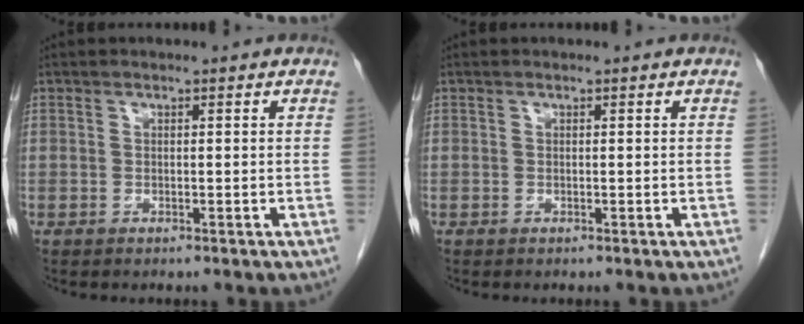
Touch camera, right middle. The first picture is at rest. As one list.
[{"total": 0.0}]